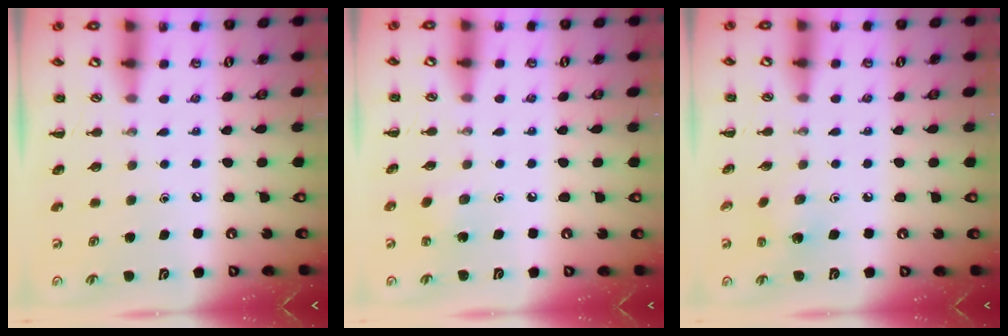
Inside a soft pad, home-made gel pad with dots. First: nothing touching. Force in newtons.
{"total": 2.2, "press": 2.0, "slide": 0.7}
{"total": 2.9, "press": 2.7, "slide": 0.9}